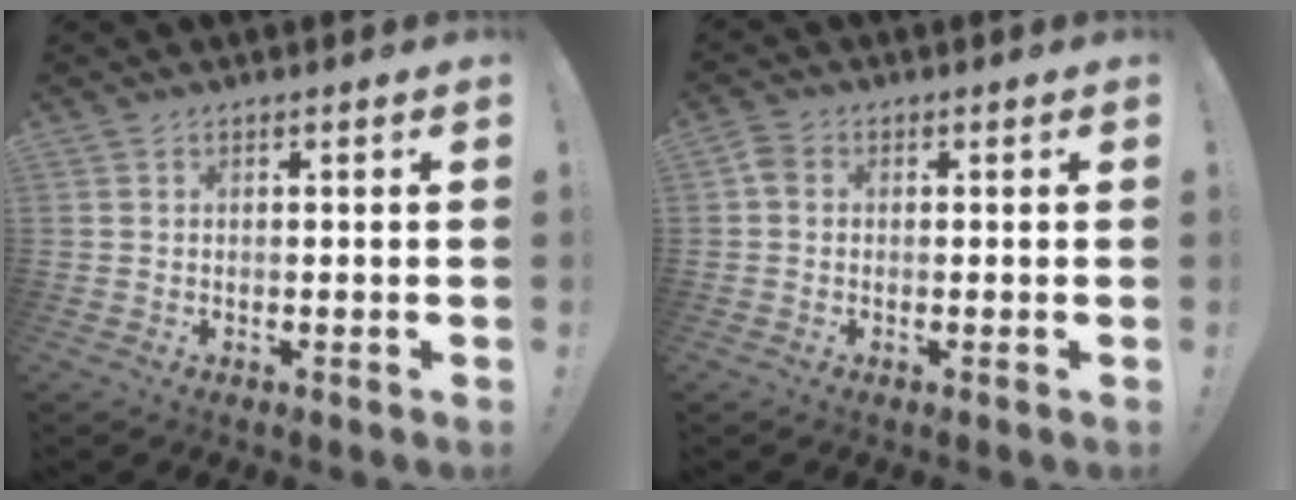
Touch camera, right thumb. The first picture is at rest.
{"total": 2.7, "force": [0.0, 2.2, 1.5], "torque": [-0.033, 0.012, 0.002]}